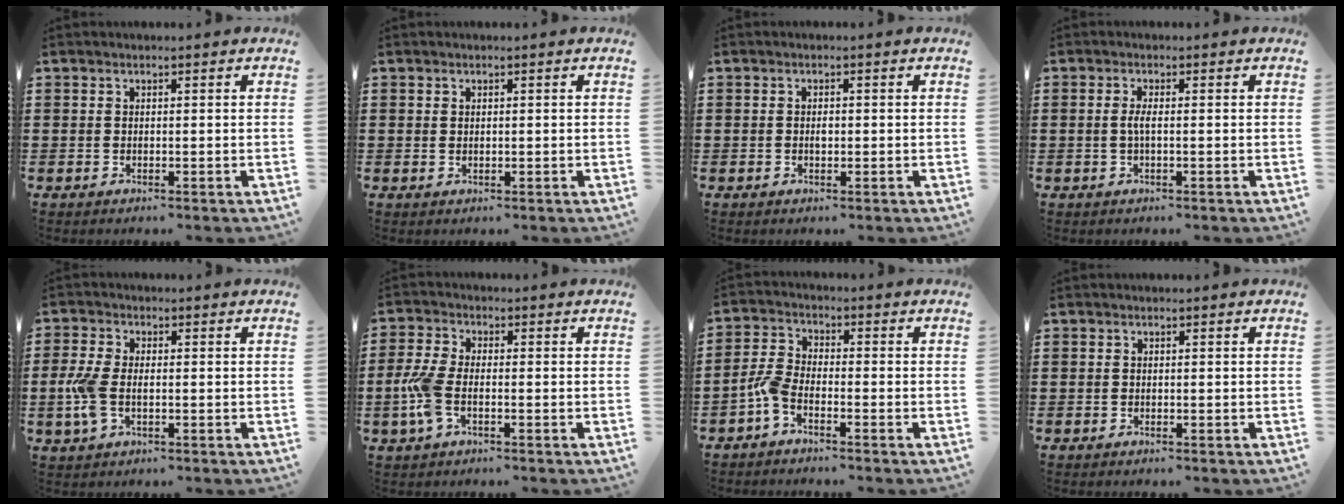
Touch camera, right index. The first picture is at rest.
{"total": 0.6, "force": [0.4, 0.4, 0.2], "torque": [-0.004, 0.004, 0.007]}
{"total": 1.1, "force": [0.0, 0.5, 0.9], "torque": [-0.019, 0.002, -0.001]}
{"total": 1.9, "force": [-0.3, 0.1, 1.9], "torque": [-0.045, -0.007, -0.008]}
{"total": 4.9, "force": [-0.7, 2.7, 4.1], "torque": [-0.101, -0.006, -0.018]}
{"total": 5.4, "force": [-1.4, 2.5, 4.7], "torque": [-0.114, -0.005, -0.032]}
{"total": 3.6, "force": [-2.3, 1.4, 2.4], "torque": [-0.070, 0.002, -0.051]}
{"total": 0.0}